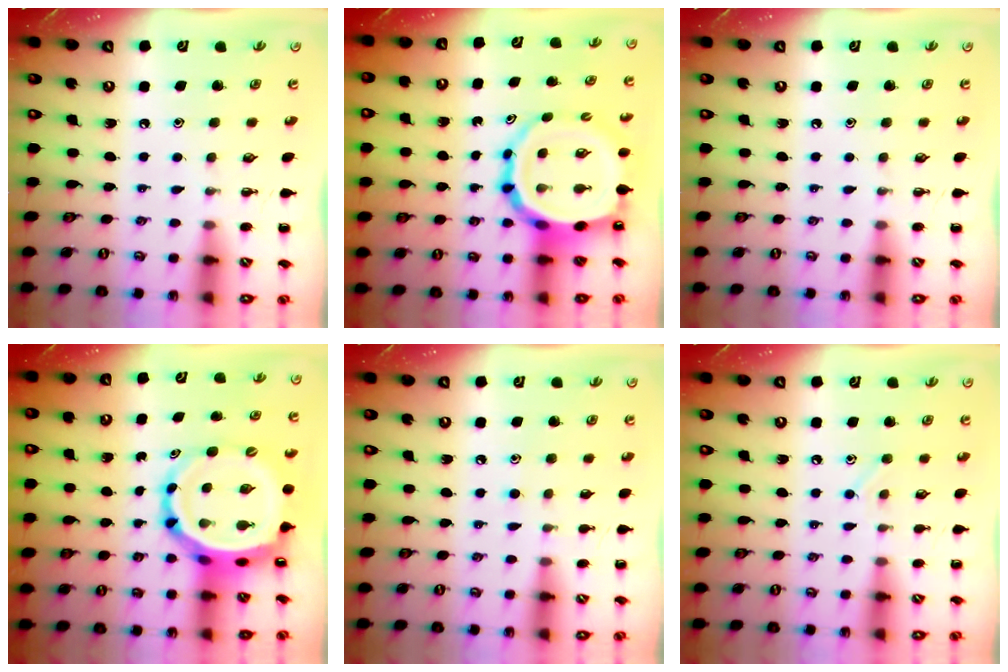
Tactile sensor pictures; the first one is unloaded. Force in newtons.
{"total": 15.5, "press": 14.9, "slide": 4.3}
{"total": 0.0}
{"total": 9.2, "press": 8.7, "slide": 2.8}
{"total": 5.4, "press": 5.0, "slide": 2.0}
{"total": 6.5, "press": 6.3, "slide": 1.7}